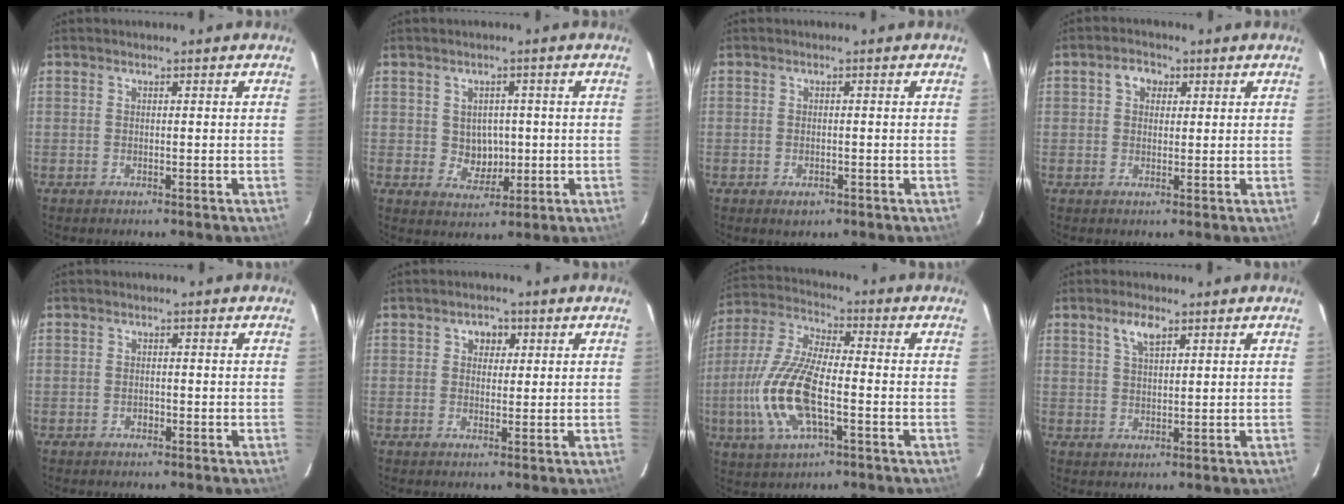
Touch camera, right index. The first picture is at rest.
{"total": 4.7, "force": [0.2, 4.4, 1.8], "torque": [-0.030, 0.005, 0.014]}
{"total": 1.8, "force": [-0.8, 1.3, 1.0], "torque": [-0.016, -0.003, -0.010]}
{"total": 3.2, "force": [1.1, 2.7, 1.5], "torque": [-0.021, 0.014, 0.018]}
{"total": 1.1, "force": [-0.5, 0.8, 0.4], "torque": [-0.006, 0.002, -0.006]}
{"total": 2.8, "force": [0.9, 2.4, 1.0], "torque": [-0.010, 0.011, 0.013]}
{"total": 15.7, "force": [-4.0, 5.9, 14.0], "torque": [-0.307, -0.004, -0.082]}
{"total": 3.8, "force": [2.3, 1.4, 2.7], "torque": [-0.050, 0.006, 0.045]}